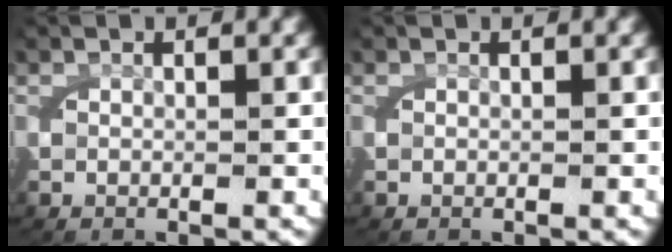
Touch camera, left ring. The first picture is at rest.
{"total": 0.0}